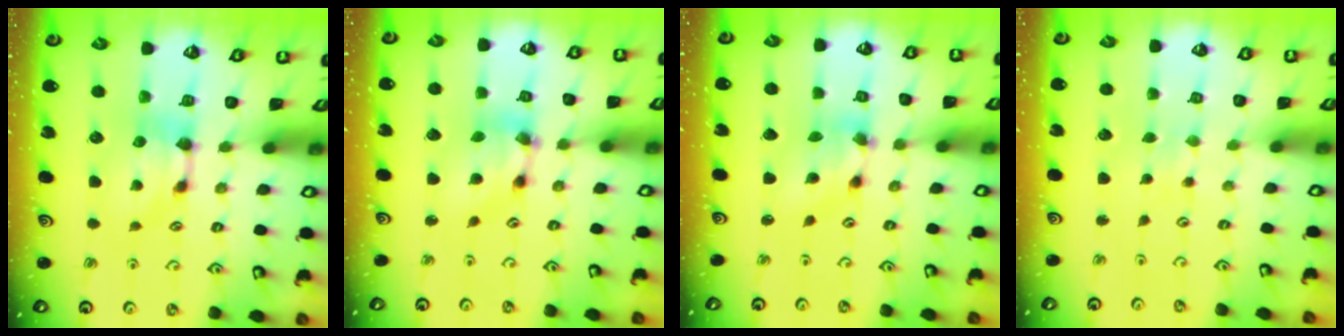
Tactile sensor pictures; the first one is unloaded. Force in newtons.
{"total": 5.9, "press": 5.5, "slide": 2.1}
{"total": 4.2, "press": 4.0, "slide": 1.5}
{"total": 4.8, "press": 4.8, "slide": 0.1}